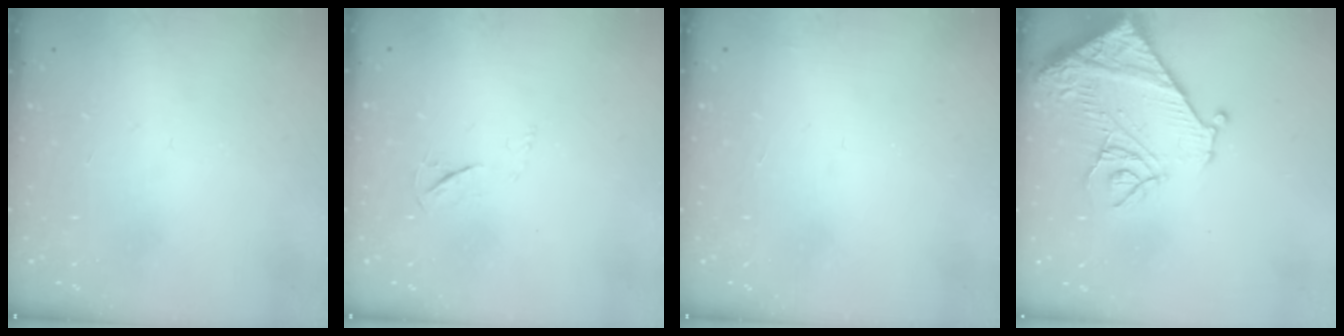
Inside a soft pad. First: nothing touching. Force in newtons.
{"total": 3.6, "press": 3.6, "slide": 0.5}
{"total": 3.6, "press": 3.6, "slide": 0.1}
{"total": 16.9, "press": 16.9, "slide": 1.6}